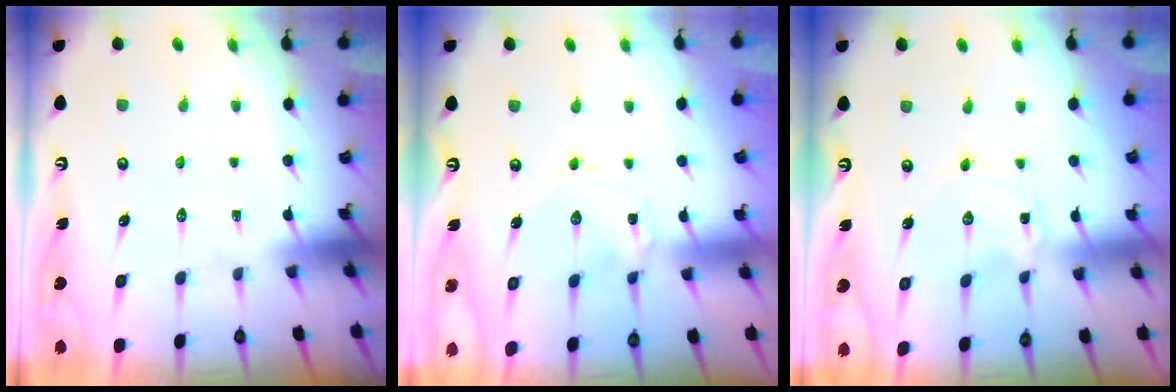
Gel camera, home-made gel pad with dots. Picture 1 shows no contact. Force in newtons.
{"total": 0.0}
{"total": 0.6, "press": 0.6, "slide": 0.1}